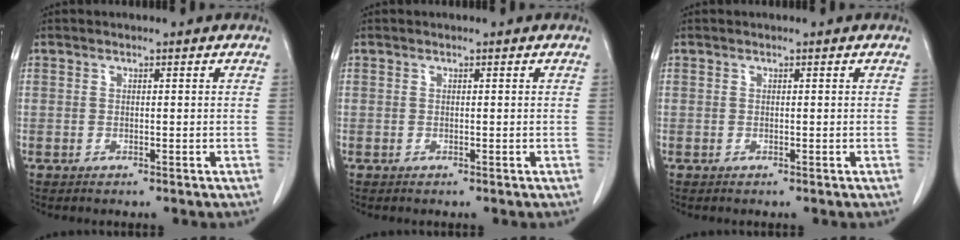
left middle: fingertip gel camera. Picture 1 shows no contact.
{"total": 0.0}
{"total": 0.0}